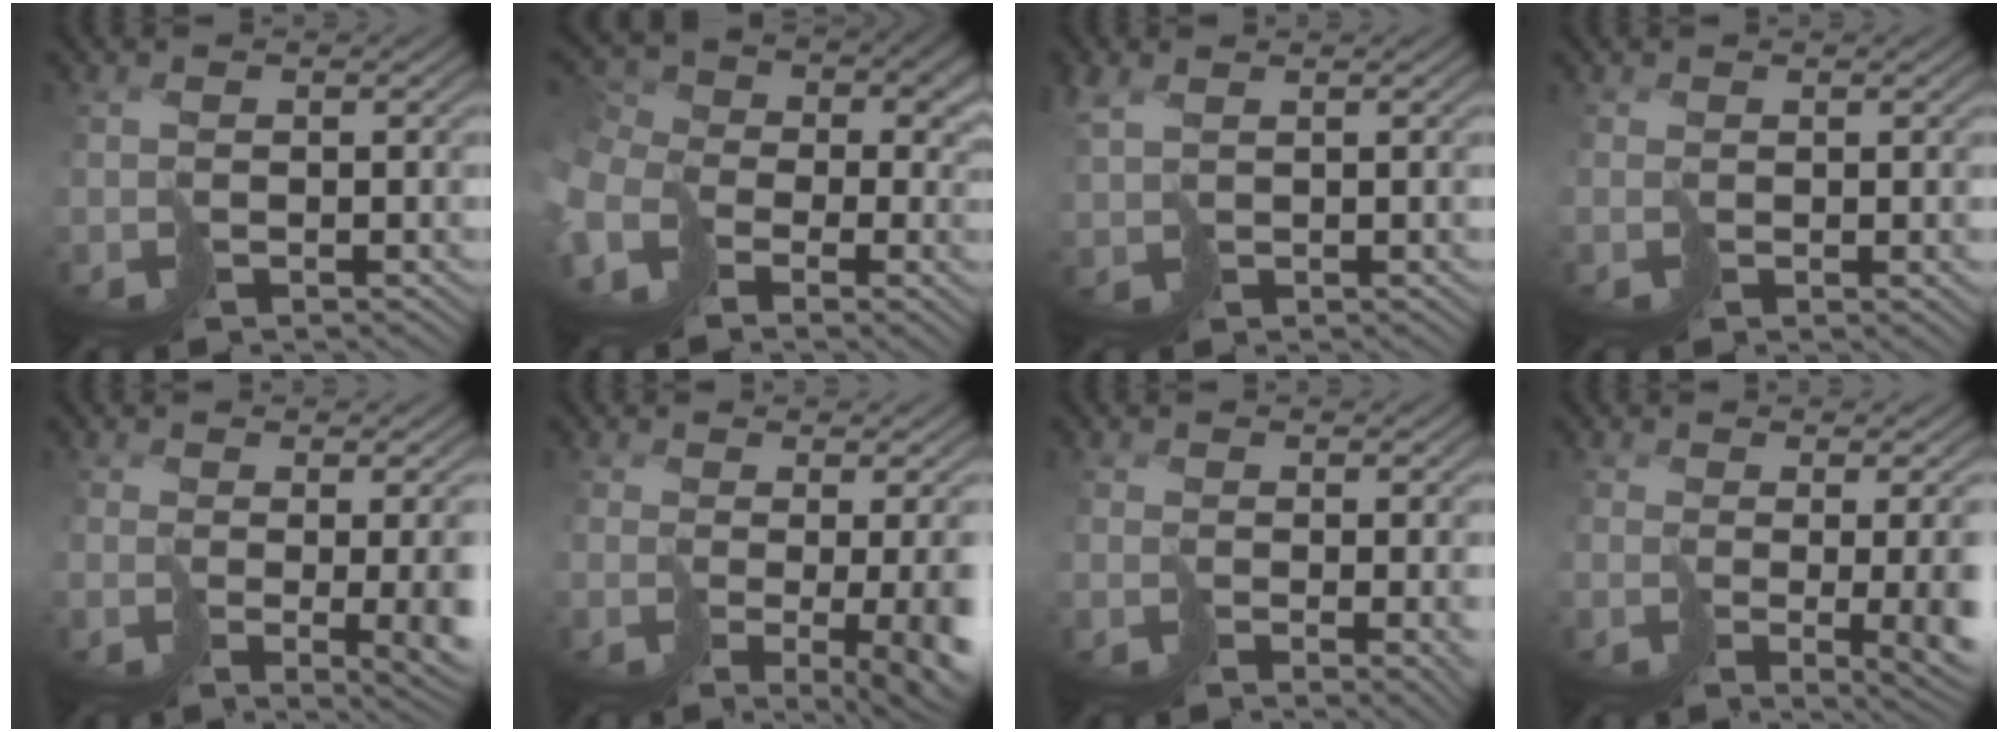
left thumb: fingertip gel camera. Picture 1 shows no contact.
{"total": 9.1, "force": [-4.1, 6.3, 5.2], "torque": [-0.142, -0.034, -0.079]}
{"total": 2.7, "force": [1.2, 1.4, 2.0], "torque": [-0.065, -0.003, 0.023]}
{"total": 1.2, "force": [0.3, -1.0, -0.7], "torque": [0.015, 0.001, 0.007]}
{"total": 5.3, "force": [-0.6, 0.9, 5.2], "torque": [-0.059, -0.022, 0.018]}
{"total": 8.6, "force": [-1.7, 2.4, 8.1], "torque": [-0.093, -0.040, 0.016]}
{"total": 1.8, "force": [-0.4, 0.3, 1.8], "torque": [-0.017, -0.014, 0.004]}
{"total": 6.6, "force": [-0.6, 1.4, 6.4], "torque": [-0.070, -0.022, 0.020]}